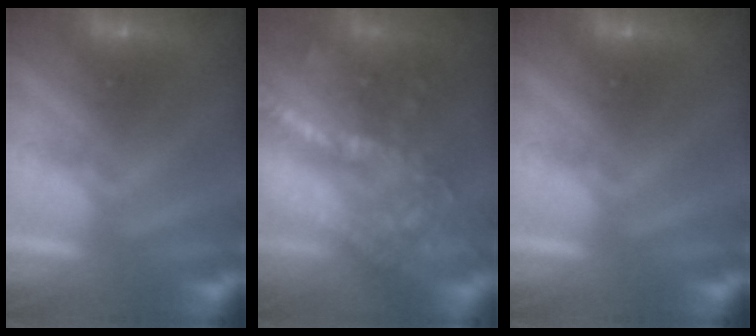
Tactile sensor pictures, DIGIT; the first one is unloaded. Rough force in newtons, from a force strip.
{"total": 6.1}
{"total": 0.0}